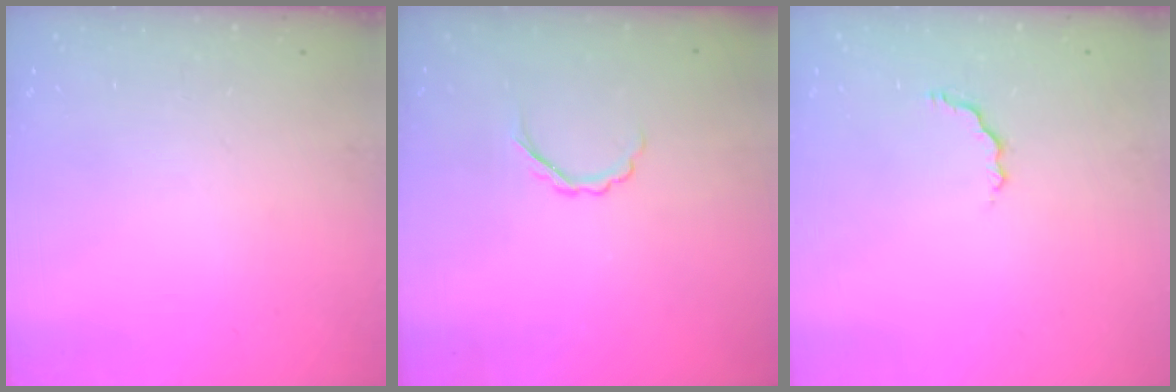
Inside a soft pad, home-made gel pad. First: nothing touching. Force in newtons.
{"total": 2.7, "press": 2.6, "slide": 0.8}
{"total": 3.1, "press": 3.0, "slide": 0.6}